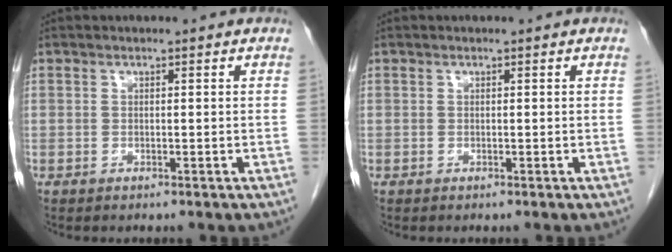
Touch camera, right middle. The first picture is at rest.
{"total": 0.0}